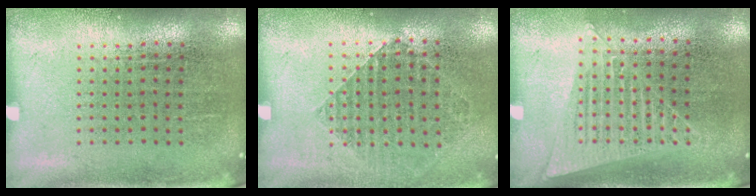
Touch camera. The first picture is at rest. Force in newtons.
{"total": 0.9, "press": 0.9, "slide": 0.1}
{"total": 1.2, "press": 1.2, "slide": 0.4}